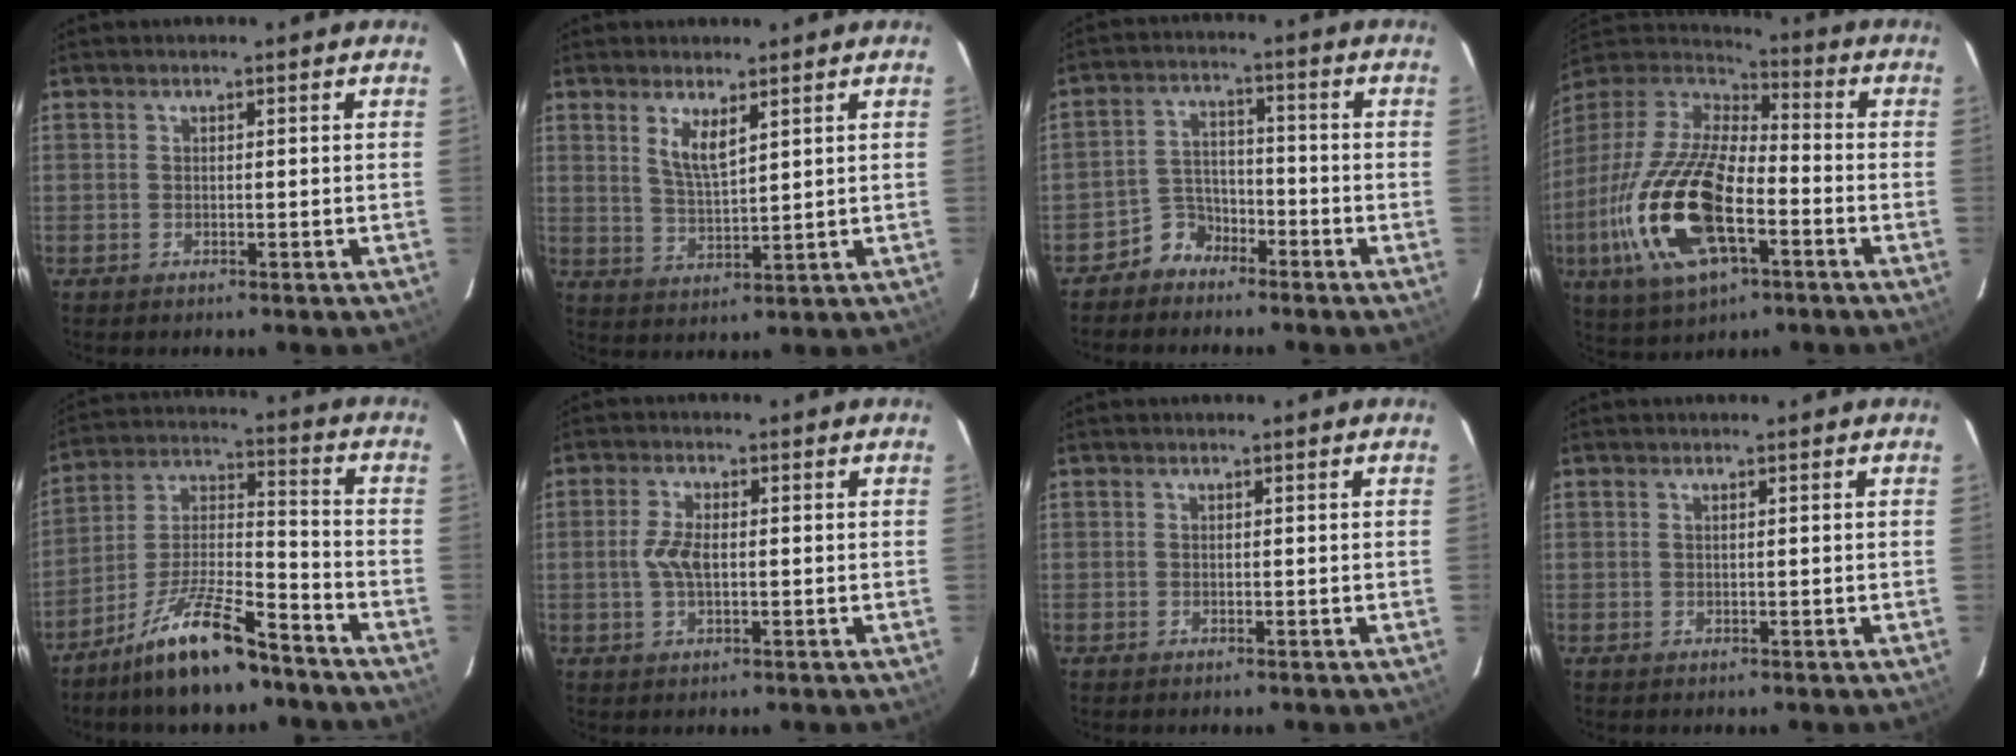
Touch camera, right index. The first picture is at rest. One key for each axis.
{"total": 5.1, "fx": 2.8, "fy": 1.5, "fz": 4.1, "tx": -0.076, "ty": -0.008, "tz": 0.055}
{"total": 5.4, "fx": -4.2, "fy": 3.3, "fz": 0.4, "tx": -0.012, "ty": 0.025, "tz": -0.080}
{"total": 23.9, "fx": -8.0, "fy": 10.6, "fz": 19.9, "tx": -0.425, "ty": -0.037, "tz": -0.148}
{"total": 14.5, "fx": -10.7, "fy": 3.3, "fz": 9.2, "tx": -0.183, "ty": 0.011, "tz": -0.192}
{"total": 4.2, "fx": -0.3, "fy": 1.9, "fz": 3.7, "tx": -0.080, "ty": 0.002, "tz": -0.004}
{"total": 0.0}
{"total": 0.0}